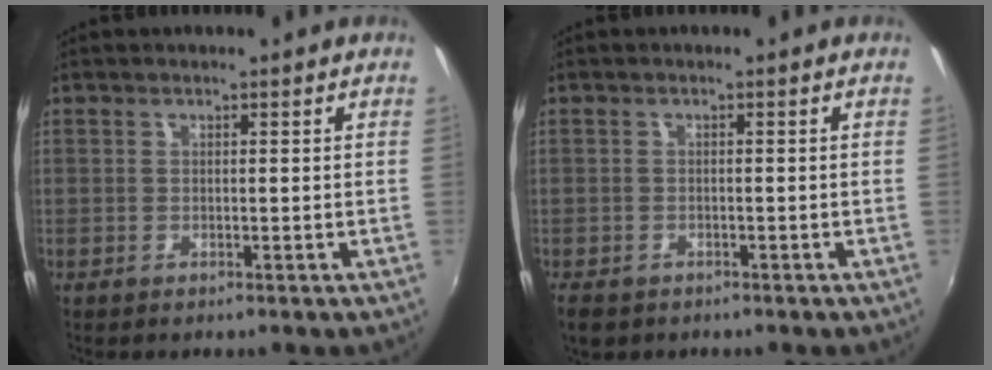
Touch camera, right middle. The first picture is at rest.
{"total": 3.5, "force": [-2.3, 2.1, 1.6], "torque": [-0.040, -0.013, -0.037]}